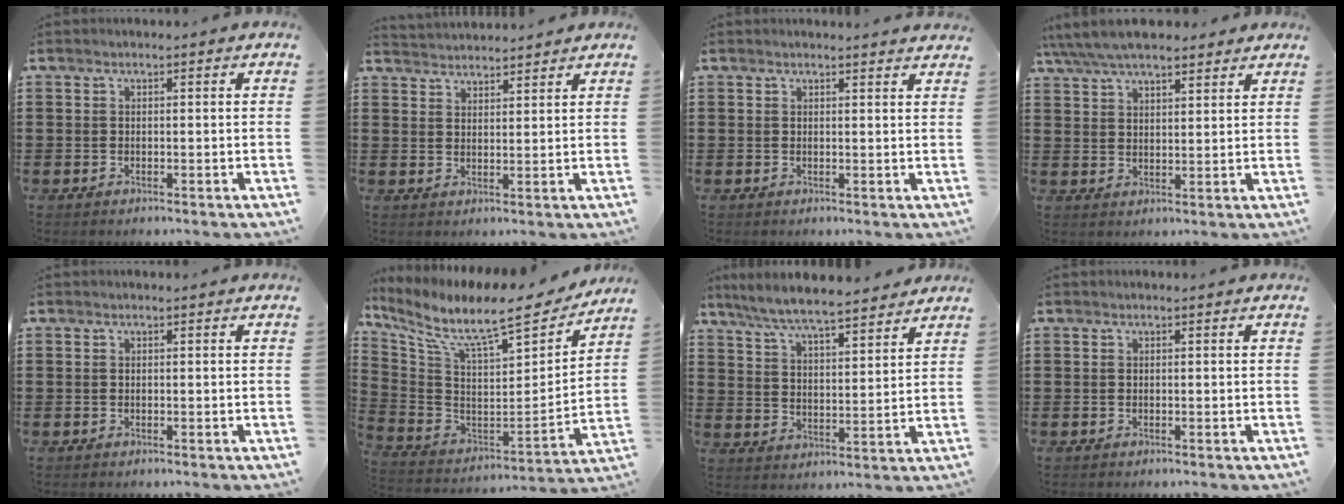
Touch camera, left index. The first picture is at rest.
{"total": 2.7, "force": [2.6, -0.1, -0.5], "torque": [0.001, -0.008, 0.050]}
{"total": 1.3, "force": [1.3, -0.1, 0.2], "torque": [-0.006, -0.002, 0.025]}
{"total": 6.2, "force": [5.5, 1.5, 2.3], "torque": [-0.064, -0.009, 0.101]}
{"total": 0.0}
{"total": 11.8, "force": [9.3, 2.0, 7.0], "torque": [-0.157, -0.069, 0.150]}
{"total": 6.8, "force": [6.3, 0.3, 2.5], "torque": [-0.074, -0.033, 0.110]}
{"total": 0.0}